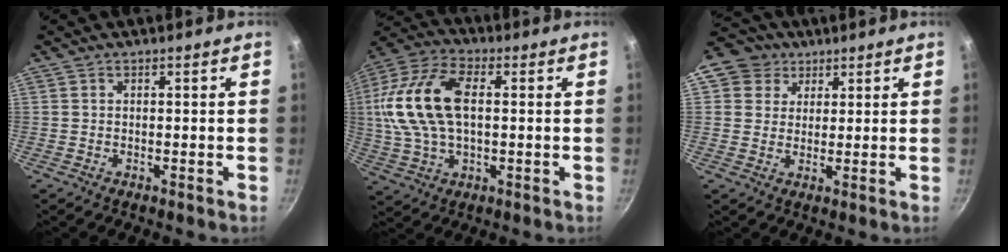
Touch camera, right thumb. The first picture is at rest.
{"total": 17.9, "force": [1.8, 10.3, 14.6], "torque": [-0.288, 0.023, 0.023]}
{"total": 7.6, "force": [3.7, 6.4, 1.8], "torque": [-0.002, 0.003, 0.051]}